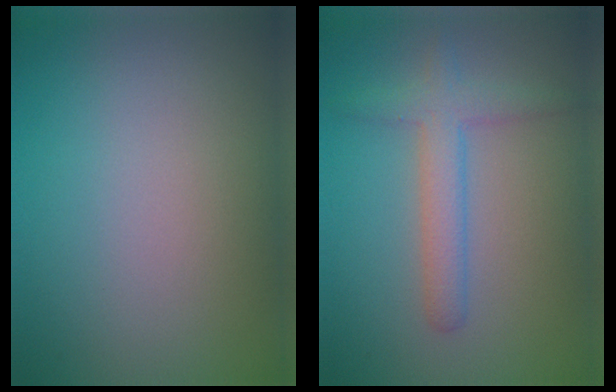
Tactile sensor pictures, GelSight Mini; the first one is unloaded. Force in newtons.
{"total": 3.1, "press": 3.1, "slide": 0.1}